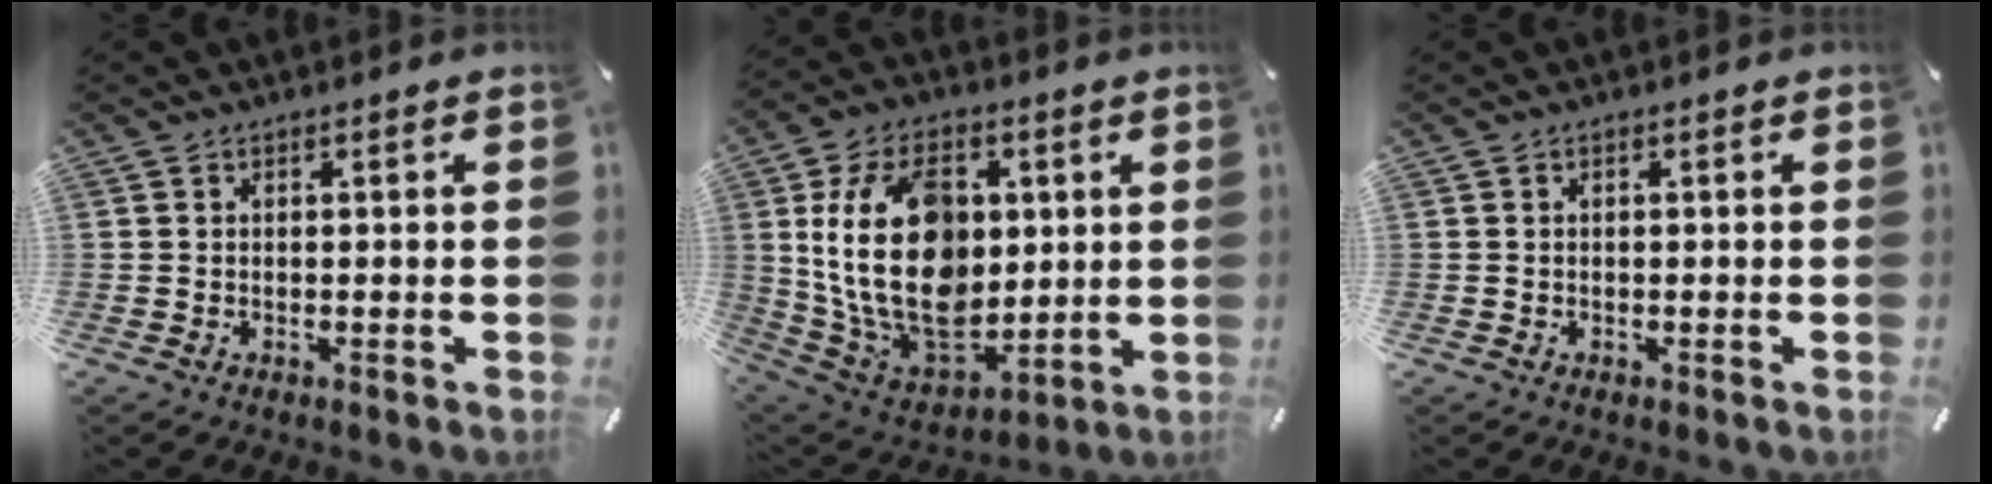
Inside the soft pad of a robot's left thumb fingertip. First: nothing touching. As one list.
[{"total": 23.4, "force": [2.3, 16.0, 16.9], "torque": [-0.333, -0.014, 0.043]}, {"total": 0.0}]